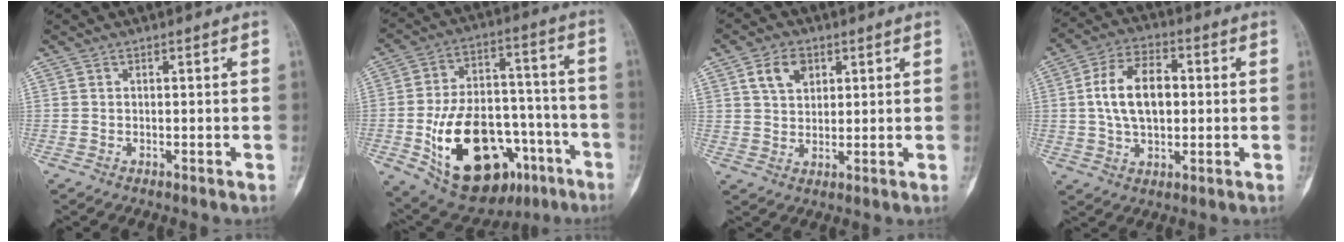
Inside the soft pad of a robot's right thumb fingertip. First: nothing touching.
{"total": 25.2, "force": [-9.9, 14.6, 17.9], "torque": [-0.289, 0.049, -0.138]}
{"total": 6.3, "force": [2.8, 4.3, 3.5], "torque": [-0.045, -0.008, 0.051]}
{"total": 12.1, "force": [1.1, 7.4, 9.6], "torque": [-0.161, 0.014, 0.017]}